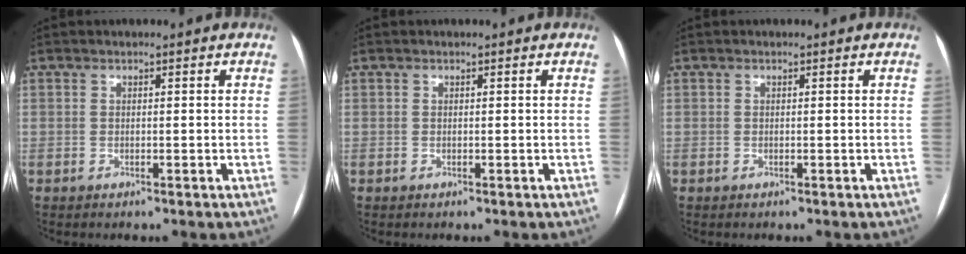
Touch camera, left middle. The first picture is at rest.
{"total": 0.0}
{"total": 0.0}